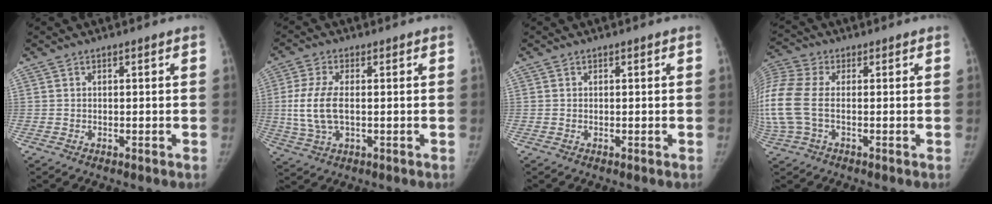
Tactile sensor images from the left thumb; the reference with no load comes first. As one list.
[{"total": 8.5, "force": [0.0, 4.3, 7.3], "torque": [-0.167, -0.001, 0.001]}, {"total": 0.0}, {"total": 13.4, "force": [-0.6, 7.9, 10.8], "torque": [-0.291, 0.016, -0.012]}]